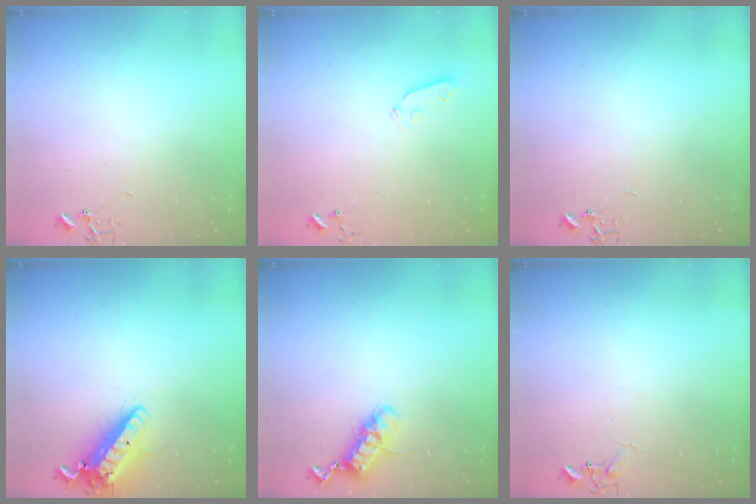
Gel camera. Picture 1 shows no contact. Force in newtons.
{"total": 3.7, "press": 3.7, "slide": 0.4}
{"total": 0.0}
{"total": 15.3, "press": 15.1, "slide": 2.8}
{"total": 11.8, "press": 11.7, "slide": 1.4}
{"total": 5.2, "press": 5.2, "slide": 0.6}